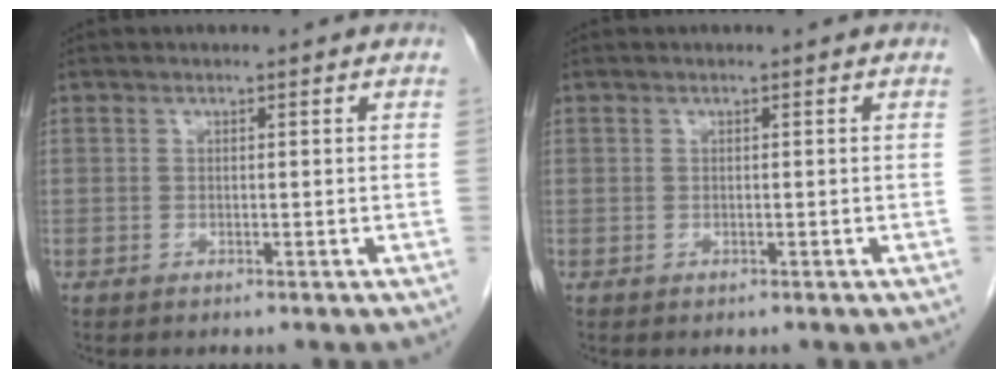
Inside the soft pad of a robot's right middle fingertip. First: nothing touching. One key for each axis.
{"total": 0.0}